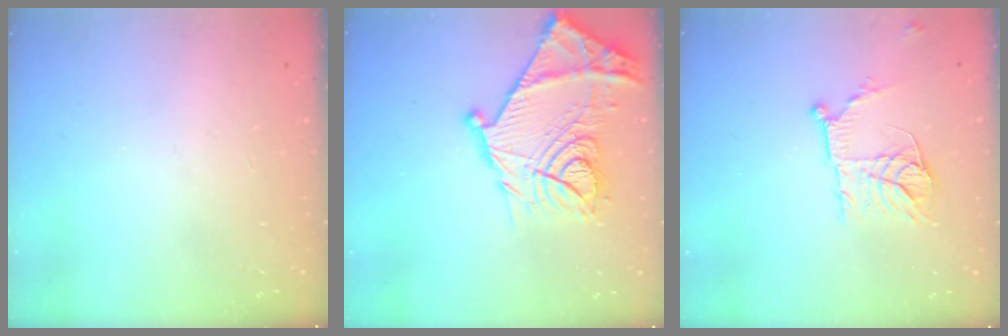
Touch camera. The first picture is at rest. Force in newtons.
{"total": 22.8, "press": 22.7, "slide": 1.7}
{"total": 12.2, "press": 12.1, "slide": 1.1}